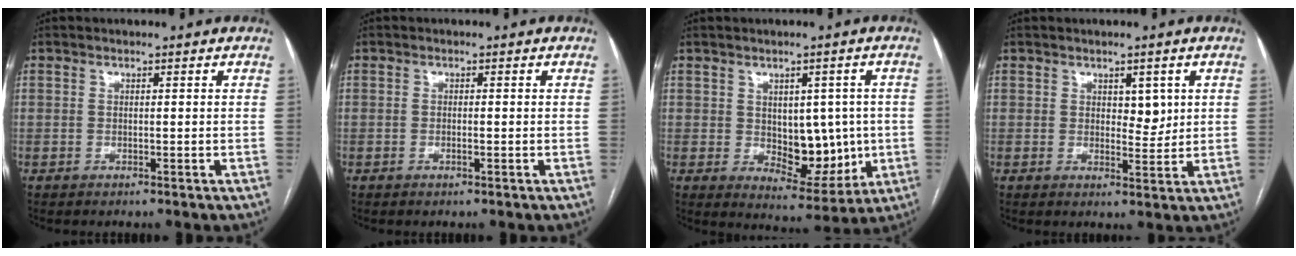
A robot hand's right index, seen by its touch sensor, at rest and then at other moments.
{"total": 0.8, "force": [-0.2, 0.2, 0.8], "torque": [-0.016, -0.002, -0.003]}
{"total": 9.2, "force": [-0.2, 5.3, 7.6], "torque": [-0.091, 0.003, 0.016]}
{"total": 3.4, "force": [1.2, 1.8, 2.6], "torque": [-0.031, -0.006, 0.018]}